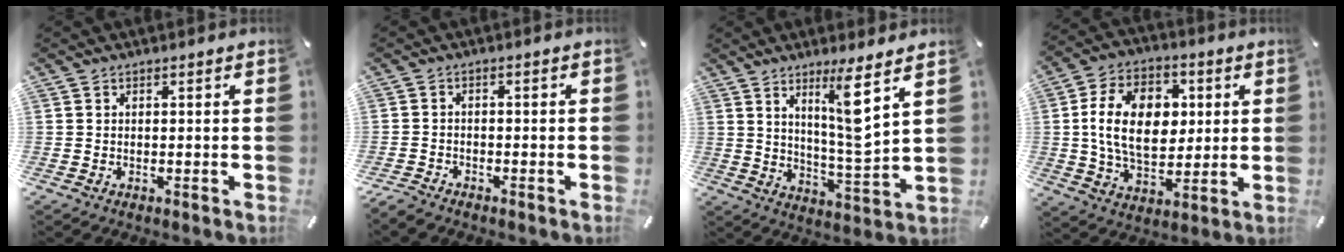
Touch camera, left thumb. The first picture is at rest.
{"total": 2.4, "force": [-2.2, 0.8, 0.6], "torque": [-0.025, 0.006, -0.047]}
{"total": 10.9, "force": [5.7, 1.1, 9.3], "torque": [-0.150, -0.041, 0.090]}
{"total": 16.6, "force": [2.0, 11.4, 11.9], "torque": [-0.229, 0.013, 0.032]}